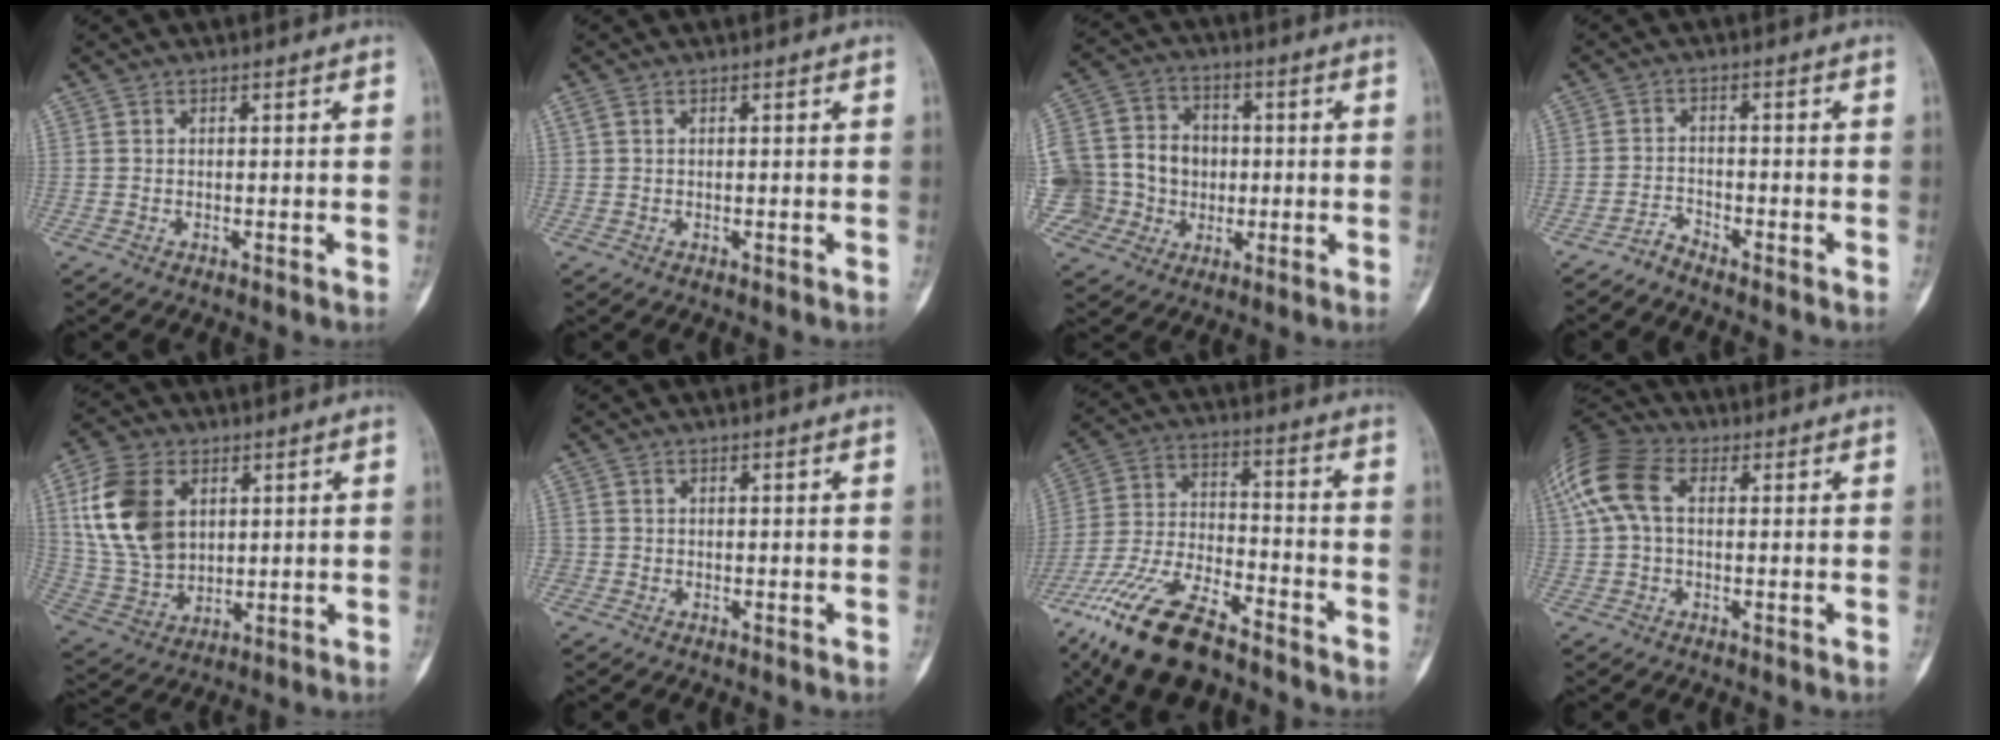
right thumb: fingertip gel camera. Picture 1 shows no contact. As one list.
[{"total": 0.9, "force": [0.4, 0.5, 0.6], "torque": [-0.018, 0.009, 0.009]}, {"total": 16.3, "force": [-1.1, 14.9, 6.4], "torque": [-0.094, 0.041, -0.009]}, {"total": 2.3, "force": [-2.3, 0.2, 0.1], "torque": [-0.002, 0.006, -0.047]}, {"total": 15.4, "force": [4.4, 10.7, 10.3], "torque": [-0.186, -0.007, 0.095]}, {"total": 1.0, "force": [-0.4, 0.9, 0.0], "torque": [0.009, 0.007, -0.012]}, {"total": 19.0, "force": [-13.4, 7.0, 11.6], "torque": [-0.242, 0.049, -0.248]}, {"total": 12.0, "force": [2.1, 7.6, 9.1], "torque": [-0.206, 0.036, 0.033]}]